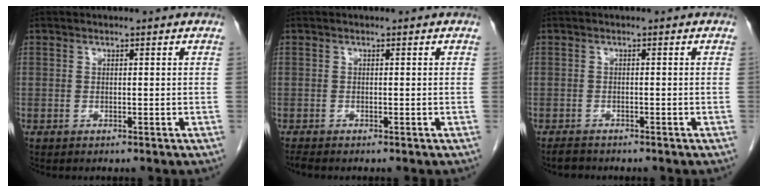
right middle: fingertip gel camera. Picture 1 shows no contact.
{"total": 0.7, "force": [-0.7, 0.0, 0.2], "torque": [-0.012, -0.004, -0.015]}
{"total": 1.7, "force": [-1.5, 0.5, 0.4], "torque": [-0.016, -0.006, -0.023]}